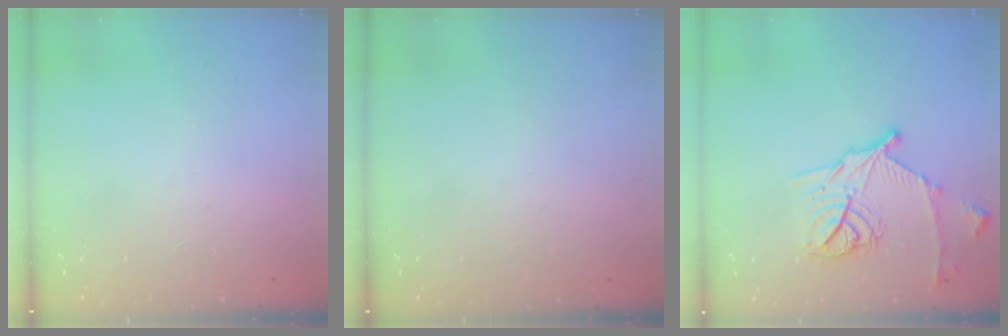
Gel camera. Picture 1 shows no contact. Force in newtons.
{"total": 0.0}
{"total": 16.4, "press": 16.3, "slide": 1.0}